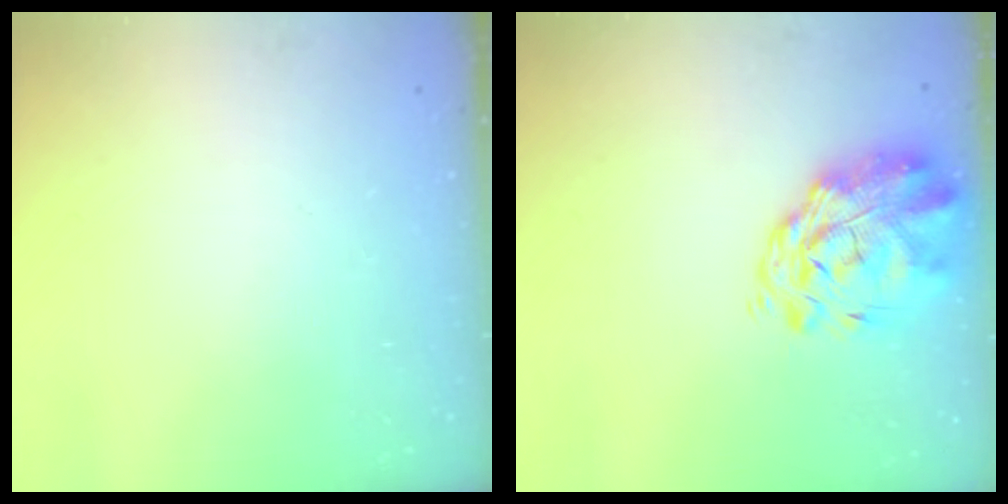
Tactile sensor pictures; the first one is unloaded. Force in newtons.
{"total": 3.2, "press": 2.7, "slide": 1.6}